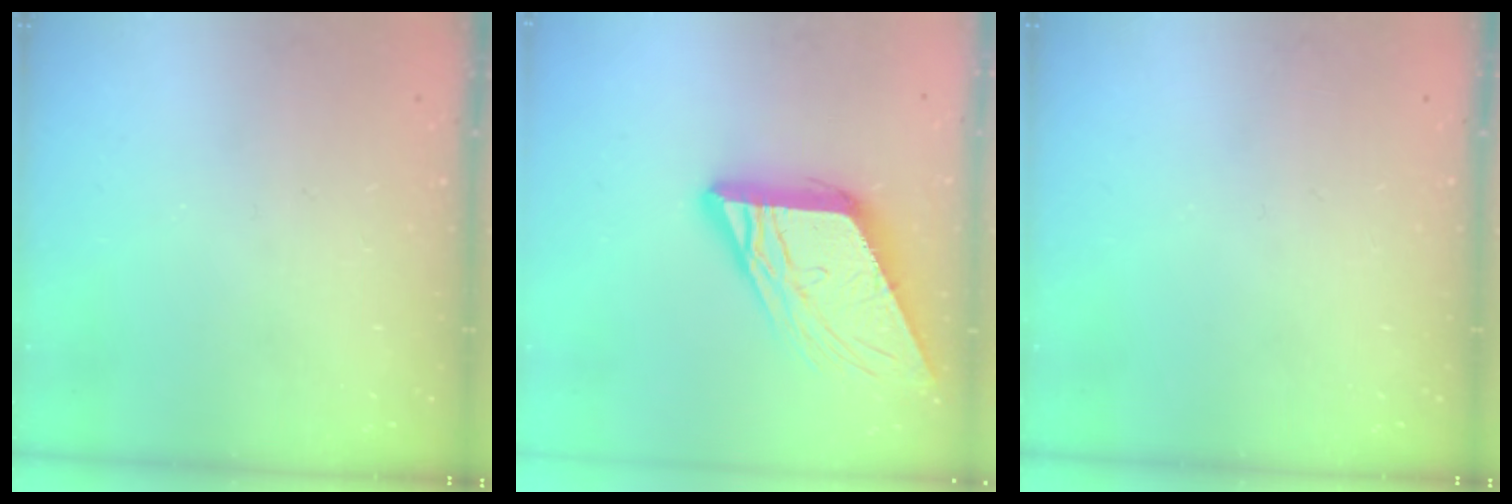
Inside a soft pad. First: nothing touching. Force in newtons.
{"total": 14.0, "press": 13.9, "slide": 1.4}
{"total": 0.0}